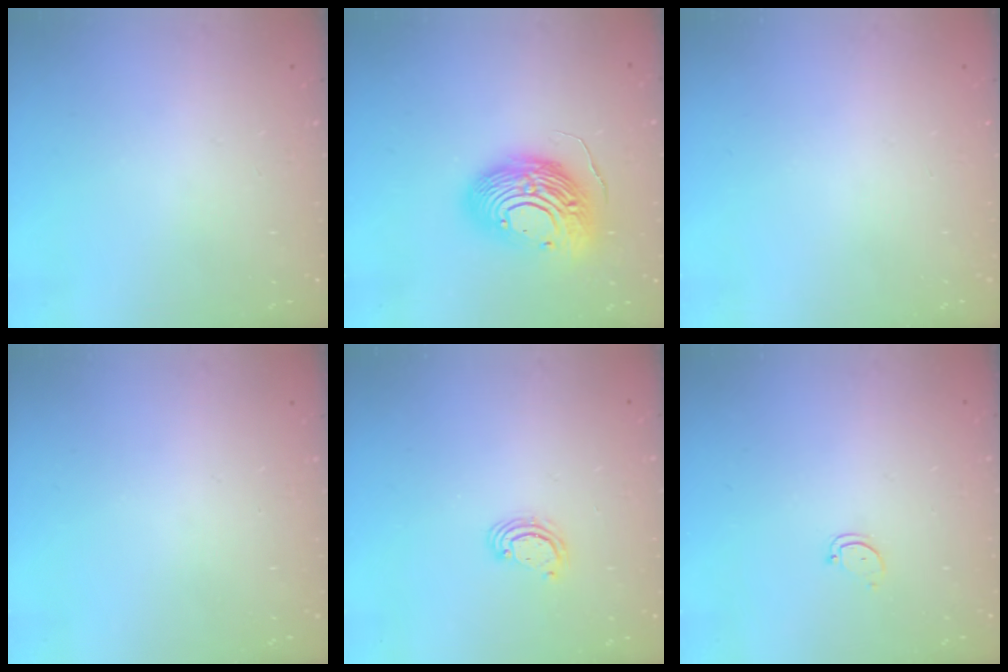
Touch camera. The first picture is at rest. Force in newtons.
{"total": 17.4, "press": 17.3, "slide": 1.8}
{"total": 0.0}
{"total": 0.0}
{"total": 2.5, "press": 2.5, "slide": 0.2}
{"total": 2.9, "press": 2.9, "slide": 0.2}